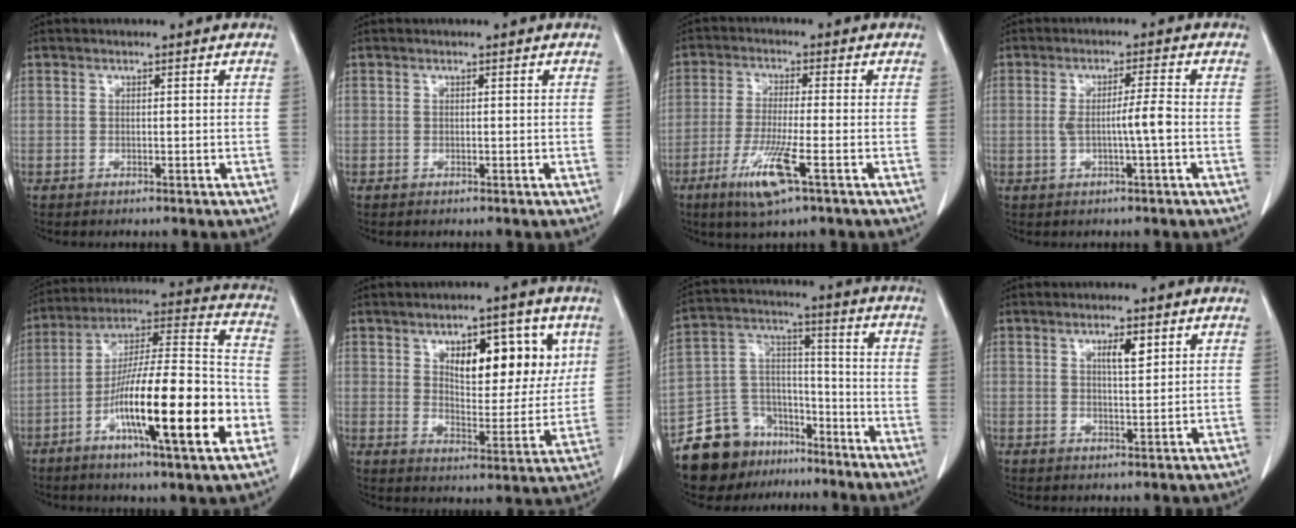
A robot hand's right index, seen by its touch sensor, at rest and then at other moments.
{"total": 0.0}
{"total": 9.1, "force": [-4.2, 0.3, 8.0], "torque": [-0.159, -0.024, -0.077]}
{"total": 4.4, "force": [-0.6, -0.4, 4.3], "torque": [-0.077, 0.003, -0.008]}
{"total": 22.0, "force": [-7.6, 2.2, 20.6], "torque": [-0.330, -0.010, -0.126]}
{"total": 12.5, "force": [5.0, 5.5, 10.0], "torque": [-0.136, 0.007, 0.081]}
{"total": 13.6, "force": [-10.2, 8.4, 3.3], "torque": [-0.069, 0.058, -0.173]}
{"total": 3.3, "force": [1.6, 0.7, 2.8], "torque": [-0.048, -0.002, 0.026]}